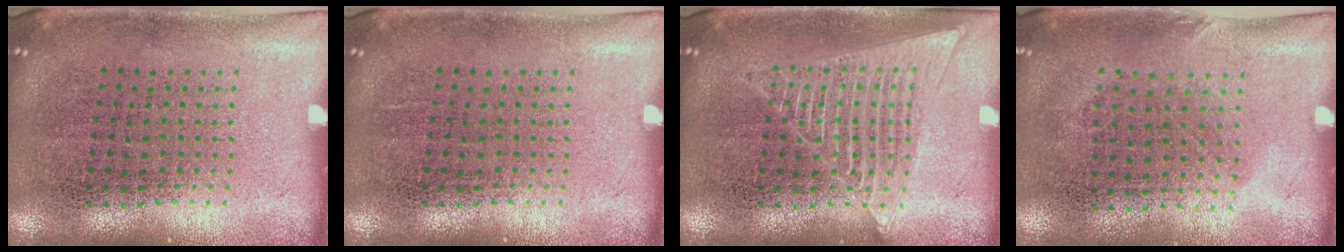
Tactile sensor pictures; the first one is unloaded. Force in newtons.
{"total": 0.0}
{"total": 2.7, "press": 2.7, "slide": 0.4}
{"total": 0.9, "press": 0.6, "slide": 0.6}